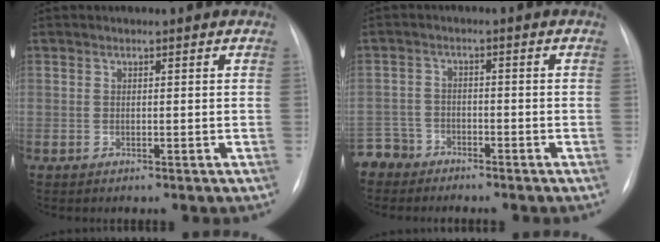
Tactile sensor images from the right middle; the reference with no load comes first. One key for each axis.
{"total": 4.4, "fx": -3.7, "fy": 2.2, "fz": -0.8, "tx": 0.019, "ty": 0.001, "tz": -0.078}